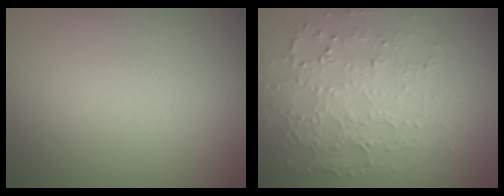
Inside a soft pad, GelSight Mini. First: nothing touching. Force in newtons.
{"total": 3.5, "press": 3.3, "slide": 1.2}